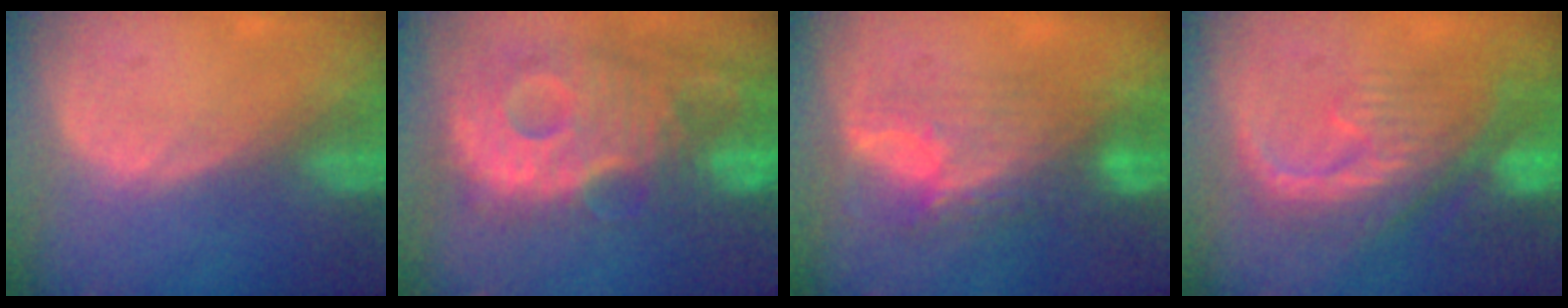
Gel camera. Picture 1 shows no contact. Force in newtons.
{"total": 13.8, "press": 12.0, "slide": 6.8}
{"total": 7.4, "press": 7.2, "slide": 1.6}
{"total": 10.3, "press": 9.1, "slide": 4.7}